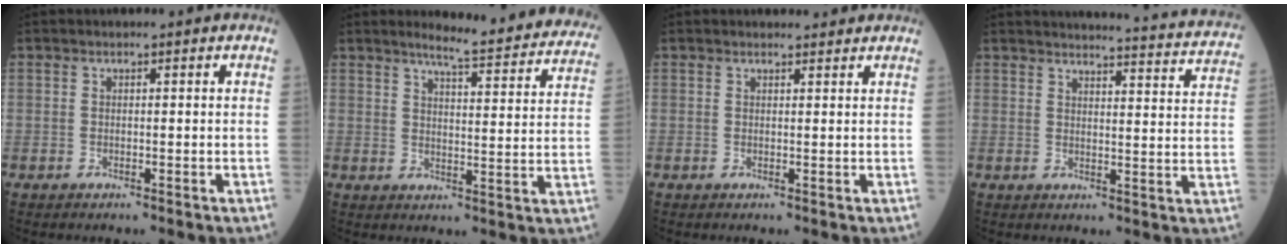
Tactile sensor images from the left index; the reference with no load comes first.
{"total": 16.9, "force": [15.5, 1.4, 6.5], "torque": [-0.075, -0.054, 0.171]}
{"total": 2.4, "force": [2.3, 0.5, 0.3], "torque": [-0.008, 0.009, 0.029]}
{"total": 19.3, "force": [18.7, 0.9, 4.6], "torque": [-0.054, -0.069, 0.200]}